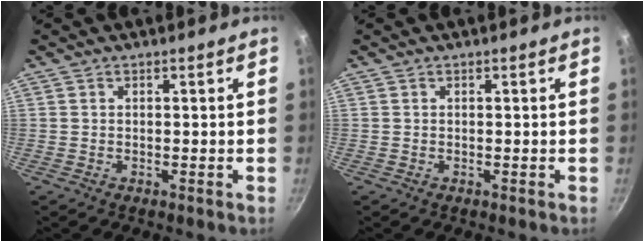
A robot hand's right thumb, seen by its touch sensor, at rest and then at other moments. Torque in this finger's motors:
{"motor_torque": [0.00, 0.00, 0.00, 0.00, 0.00]}